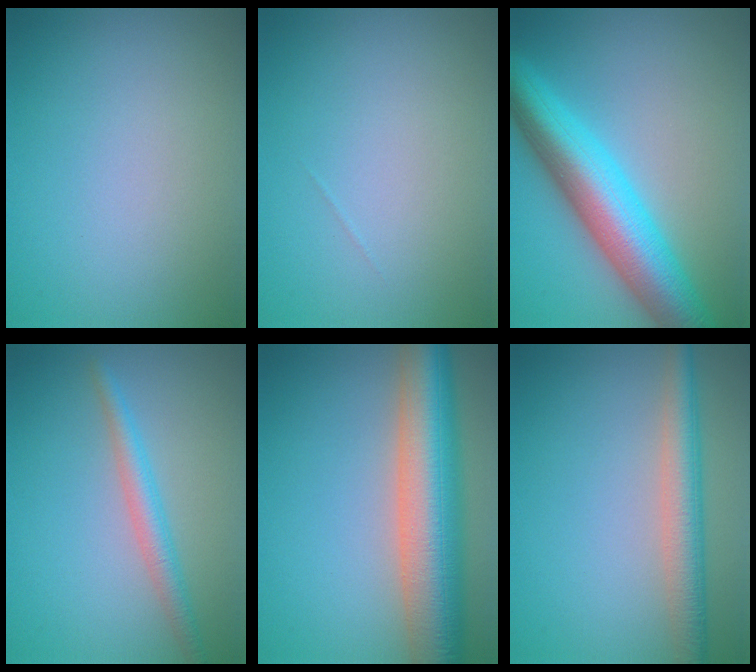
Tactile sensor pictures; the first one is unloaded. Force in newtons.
{"total": 0.0}
{"total": 9.4, "press": 9.4, "slide": 0.2}
{"total": 2.6, "press": 2.6, "slide": 0.1}
{"total": 10.9, "press": 10.9, "slide": 0.7}
{"total": 4.3, "press": 4.3, "slide": 0.3}